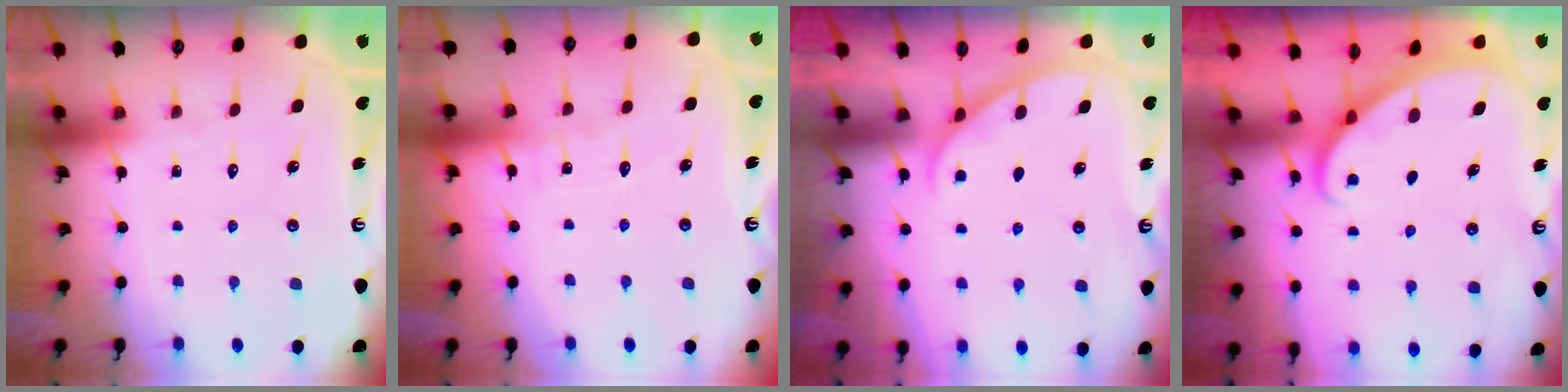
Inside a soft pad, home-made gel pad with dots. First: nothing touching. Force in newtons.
{"total": 2.9, "press": 2.8, "slide": 0.4}
{"total": 1.8, "press": 1.7, "slide": 0.3}
{"total": 2.0, "press": 2.0, "slide": 0.1}